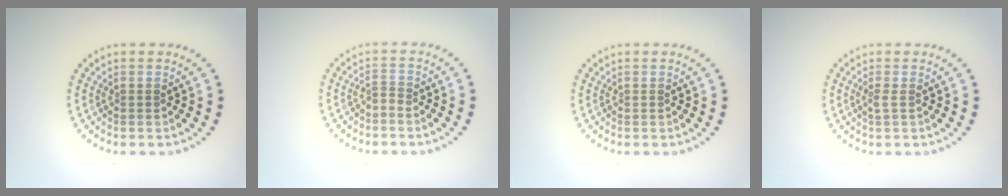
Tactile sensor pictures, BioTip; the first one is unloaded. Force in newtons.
{"total": 0.7, "press": 0.2, "slide": 0.6}
{"total": 0.0}
{"total": 0.8, "press": 0.6, "slide": 0.5}